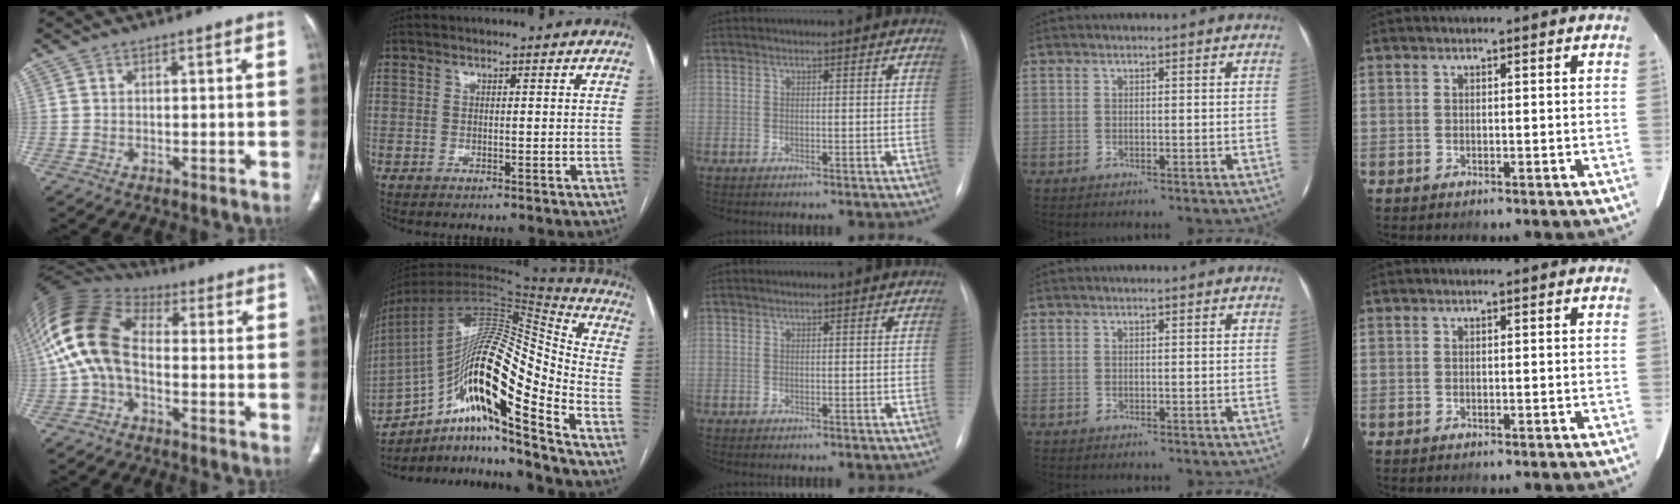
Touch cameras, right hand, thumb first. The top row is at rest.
{"thumb": {"total": 15.0, "force": [-0.9, 9.1, 11.8], "torque": [-0.244, 0.038, -0.029]}, "index": {"total": 24.4, "force": [-12.9, 3.4, 20.4], "torque": [-0.356, 0.017, -0.223]}}